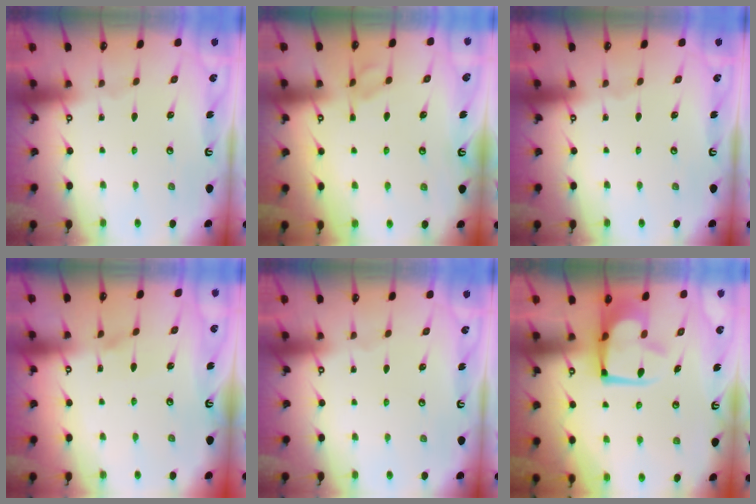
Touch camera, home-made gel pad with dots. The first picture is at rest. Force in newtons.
{"total": 4.8, "press": 4.8, "slide": 0.8}
{"total": 0.0}
{"total": 3.2, "press": 3.1, "slide": 0.4}
{"total": 0.0}
{"total": 6.1, "press": 6.0, "slide": 1.0}